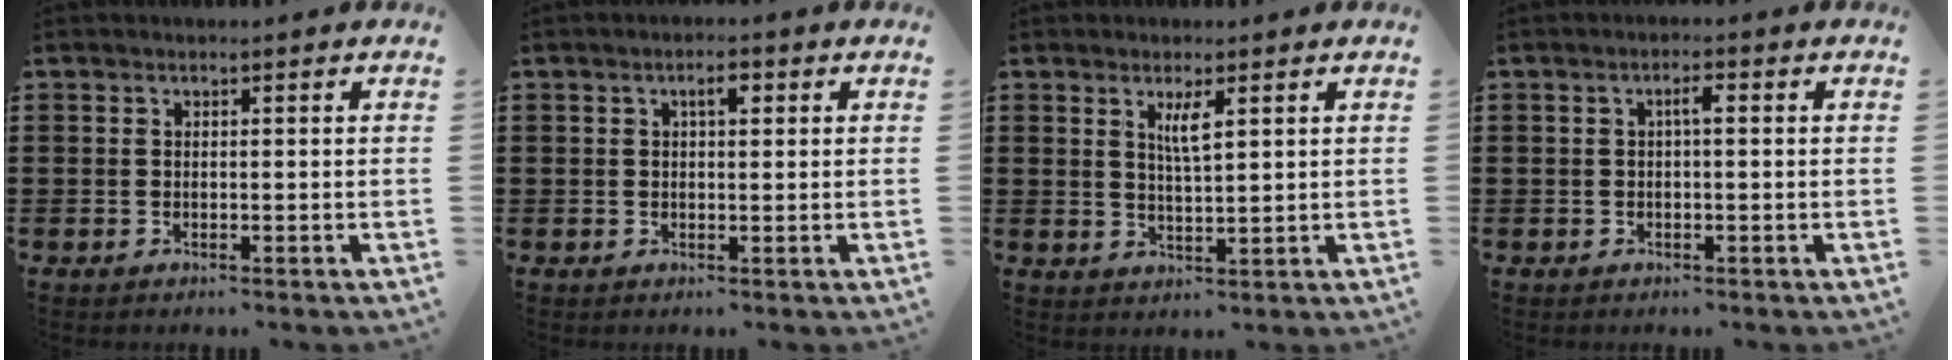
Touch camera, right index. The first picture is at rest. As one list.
[{"total": 2.3, "force": [0.8, 0.9, 2.0], "torque": [-0.033, 0.005, 0.009]}, {"total": 3.3, "force": [1.4, 0.6, 3.0], "torque": [-0.062, 0.002, 0.023]}, {"total": 2.1, "force": [0.1, 0.5, 2.0], "torque": [-0.040, 0.005, -0.001]}]